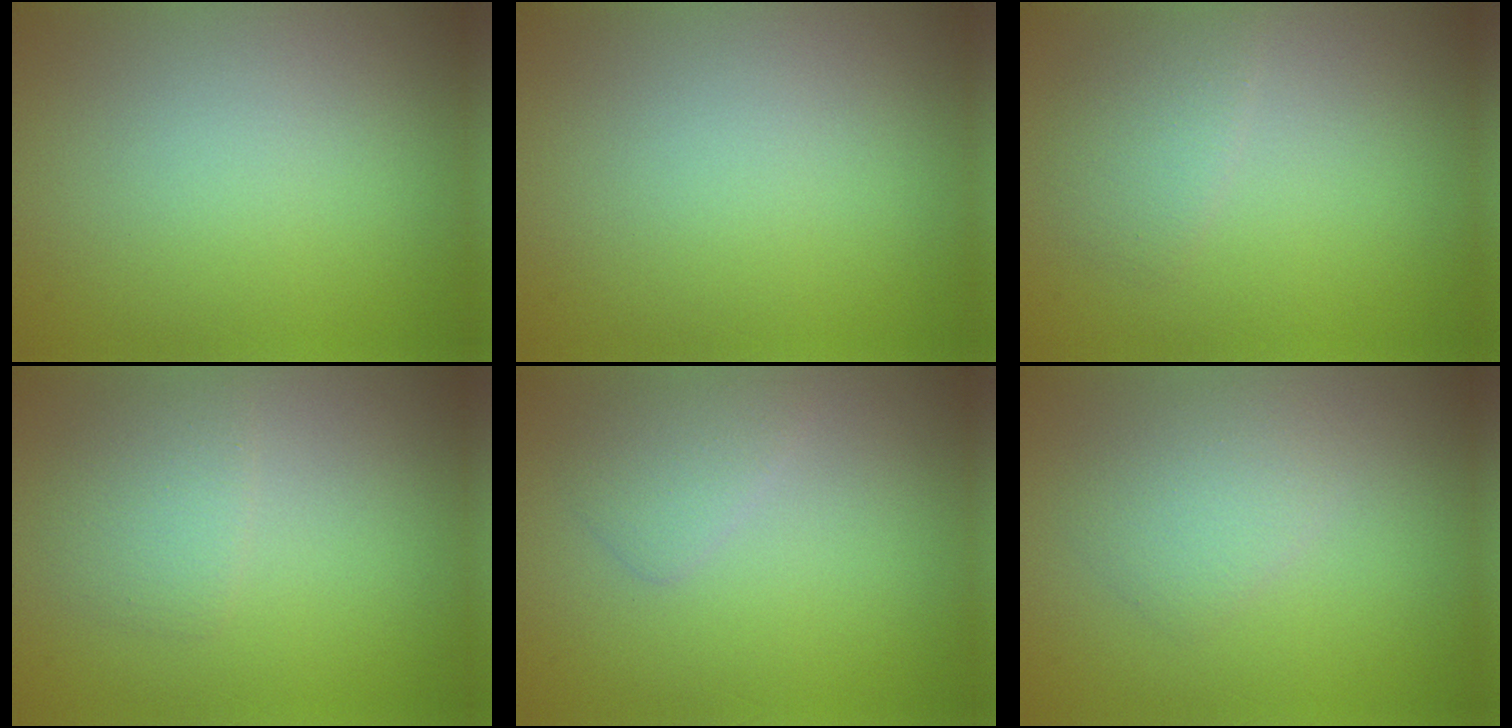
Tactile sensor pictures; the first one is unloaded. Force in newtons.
{"total": 0.0}
{"total": 2.0, "press": 2.0, "slide": 0.1}
{"total": 2.2, "press": 2.2, "slide": 0.1}
{"total": 1.7, "press": 1.7, "slide": 0.1}
{"total": 2.3, "press": 2.3, "slide": 0.0}